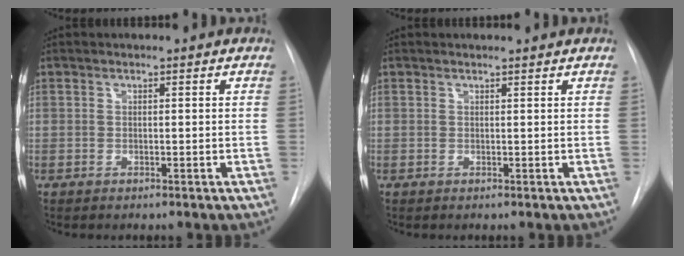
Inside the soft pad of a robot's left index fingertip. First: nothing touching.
{"total": 0.6, "force": [0.5, -0.3, 0.0], "torque": [-0.005, -0.002, 0.006]}